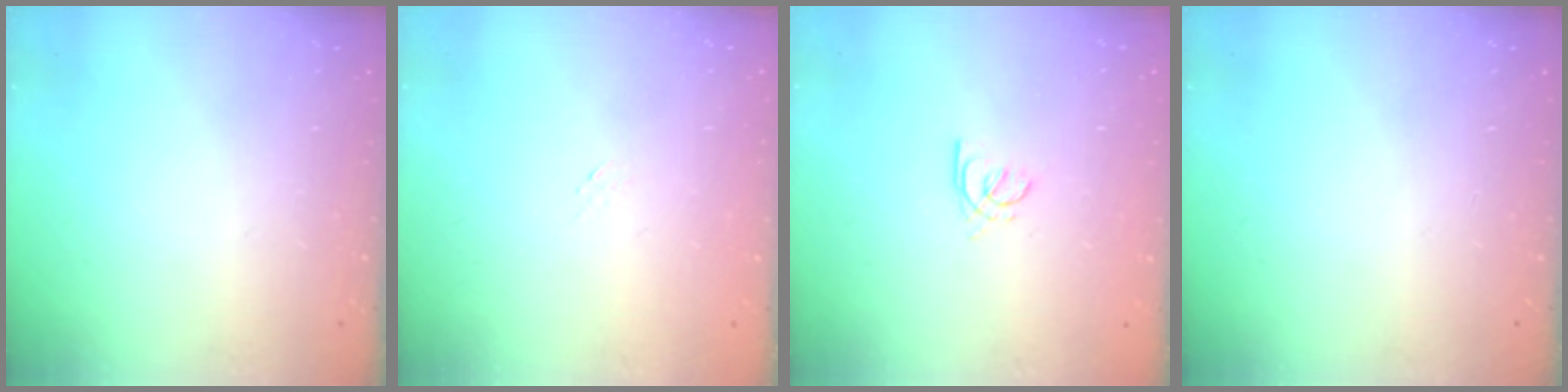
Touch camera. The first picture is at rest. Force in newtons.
{"total": 0.0}
{"total": 2.4, "press": 2.4, "slide": 0.6}
{"total": 0.0}